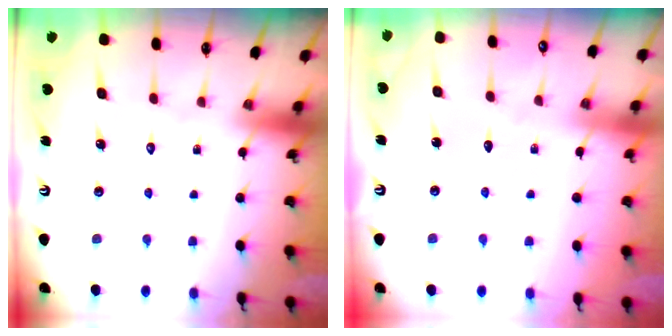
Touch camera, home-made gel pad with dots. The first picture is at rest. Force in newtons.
{"total": 2.5, "press": 2.4, "slide": 0.3}